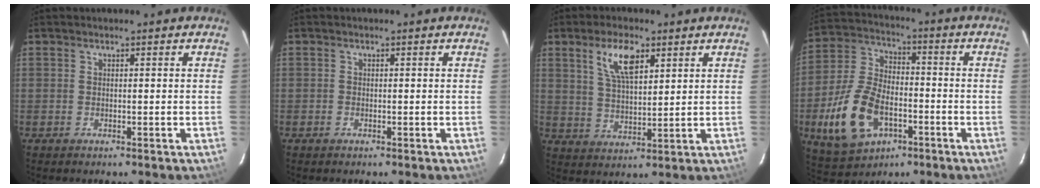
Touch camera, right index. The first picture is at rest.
{"total": 0.5, "force": [-0.4, 0.4, 0.0], "torque": [-0.002, 0.000, -0.008]}
{"total": 8.1, "force": [4.2, 3.2, 6.1], "torque": [-0.116, 0.009, 0.083]}
{"total": 15.9, "force": [-5.8, 9.5, 11.4], "torque": [-0.265, -0.002, -0.095]}